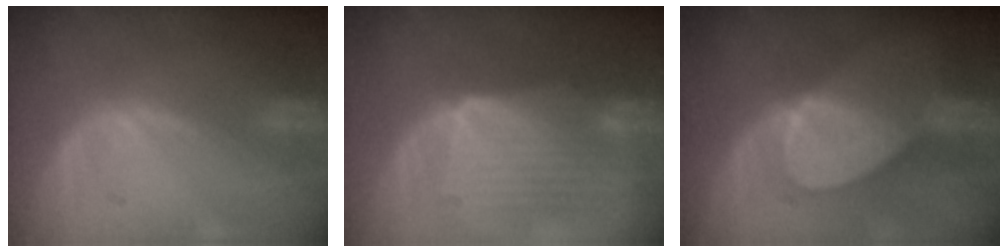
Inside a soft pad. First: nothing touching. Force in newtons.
{"total": 9.3, "press": 8.6, "slide": 3.4}
{"total": 7.8, "press": 7.4, "slide": 2.4}